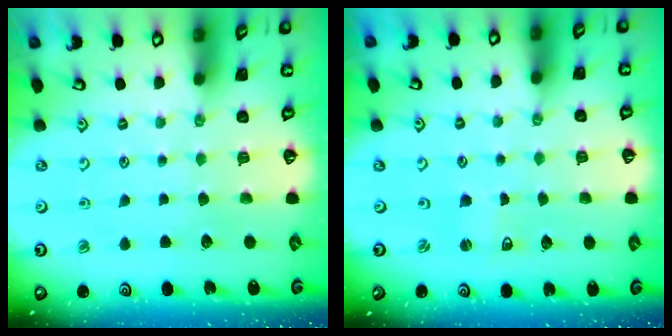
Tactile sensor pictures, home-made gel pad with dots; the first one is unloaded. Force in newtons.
{"total": 1.2, "press": 1.2, "slide": 0.0}